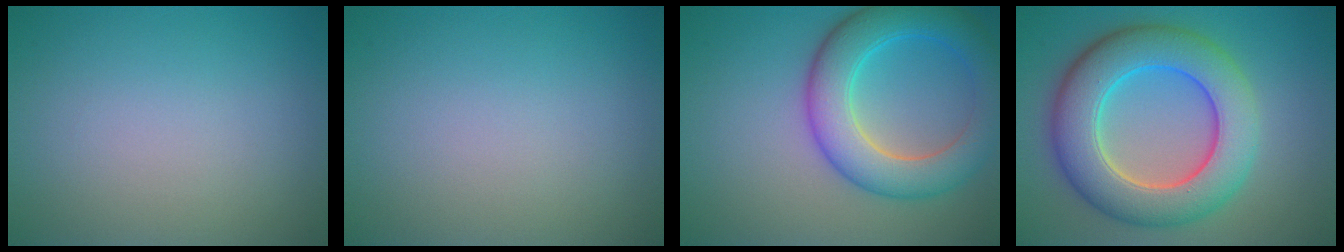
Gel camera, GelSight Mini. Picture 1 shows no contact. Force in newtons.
{"total": 0.0}
{"total": 7.3, "press": 7.3, "slide": 0.1}
{"total": 9.5, "press": 9.5, "slide": 0.6}